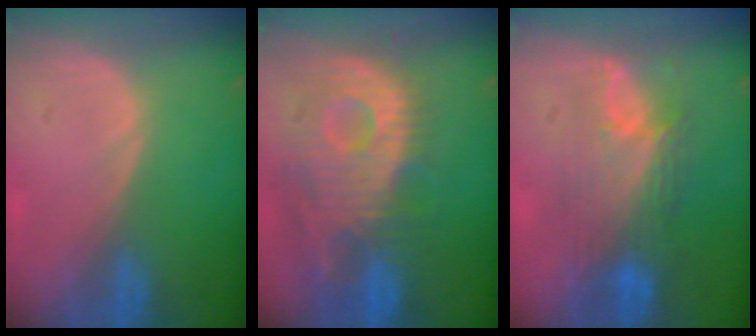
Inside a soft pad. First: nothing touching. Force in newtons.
{"total": 12.3, "press": 10.8, "slide": 5.9}
{"total": 7.7, "press": 7.5, "slide": 1.7}